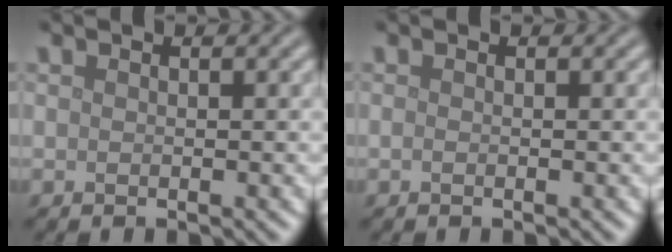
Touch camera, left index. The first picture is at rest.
{"total": 0.0}